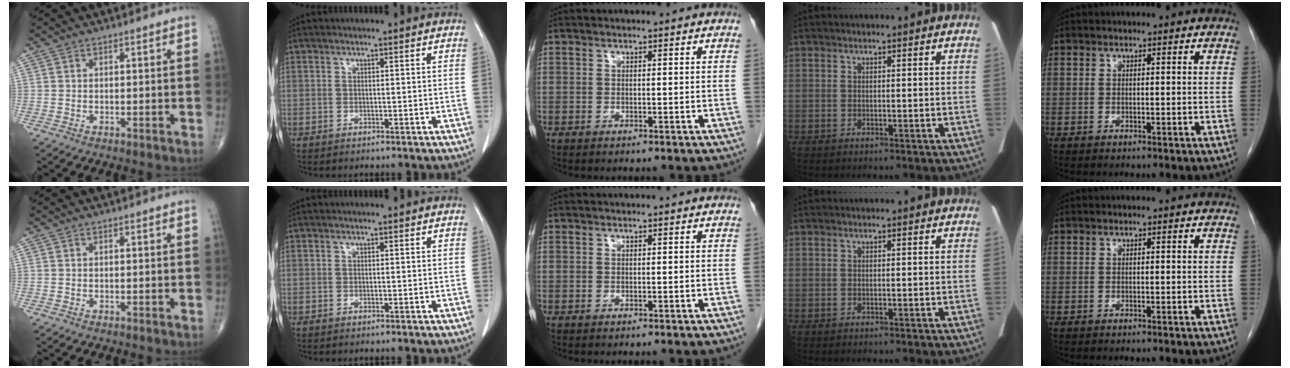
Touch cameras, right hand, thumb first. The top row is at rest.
{}